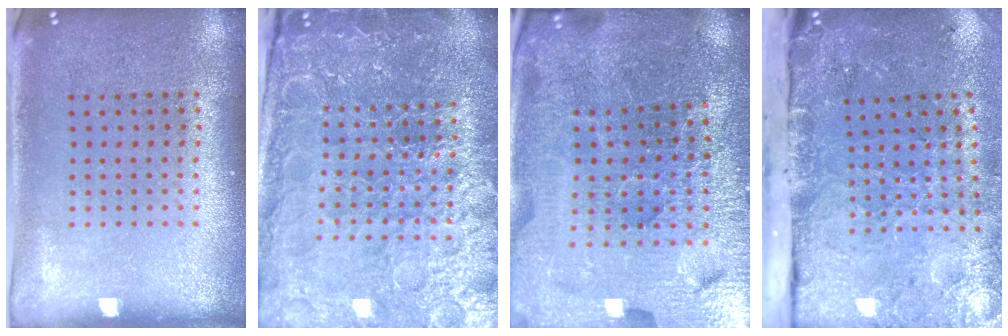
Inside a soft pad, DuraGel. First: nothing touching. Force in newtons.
{"total": 5.5, "press": 5.1, "slide": 2.1}
{"total": 5.2, "press": 4.9, "slide": 1.7}
{"total": 4.9, "press": 3.7, "slide": 3.2}